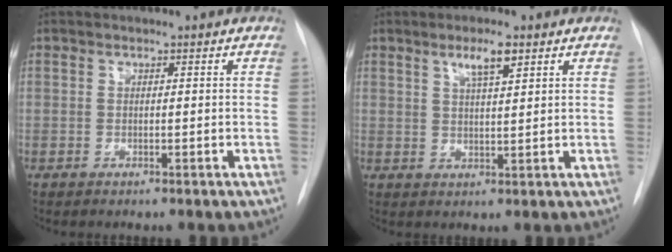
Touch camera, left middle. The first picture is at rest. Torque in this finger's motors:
{"motor_torque": [0.41, -0.27, 0.02, 0.07]}